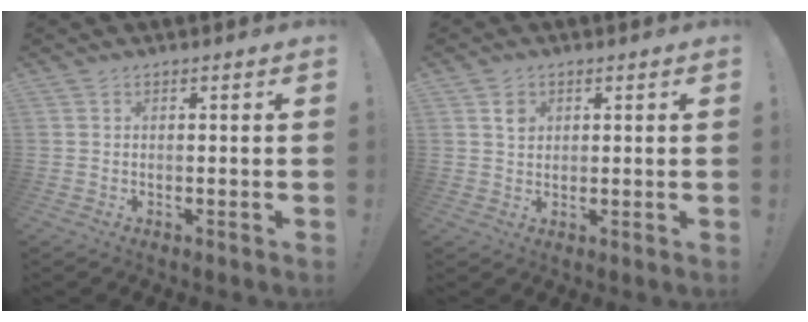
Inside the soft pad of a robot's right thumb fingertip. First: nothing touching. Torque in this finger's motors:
{"motor_torque": [-0.09, 0.01, 0.66, -0.31, 0.05]}